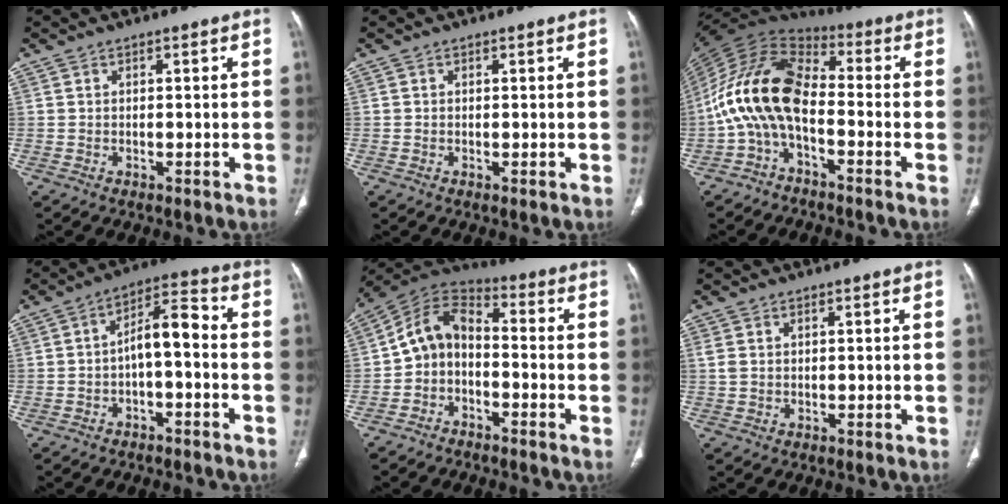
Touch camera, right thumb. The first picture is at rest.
{"total": 0.0}
{"total": 14.4, "force": [-3.1, 7.7, 11.7], "torque": [-0.226, 0.065, -0.073]}
{"total": 7.7, "force": [-1.8, 3.3, 6.7], "torque": [-0.105, 0.050, -0.034]}
{"total": 9.4, "force": [-2.8, 6.5, 6.2], "torque": [-0.101, 0.059, -0.067]}
{"total": 2.0, "force": [0.7, 1.3, 1.3], "torque": [-0.040, 0.010, 0.022]}